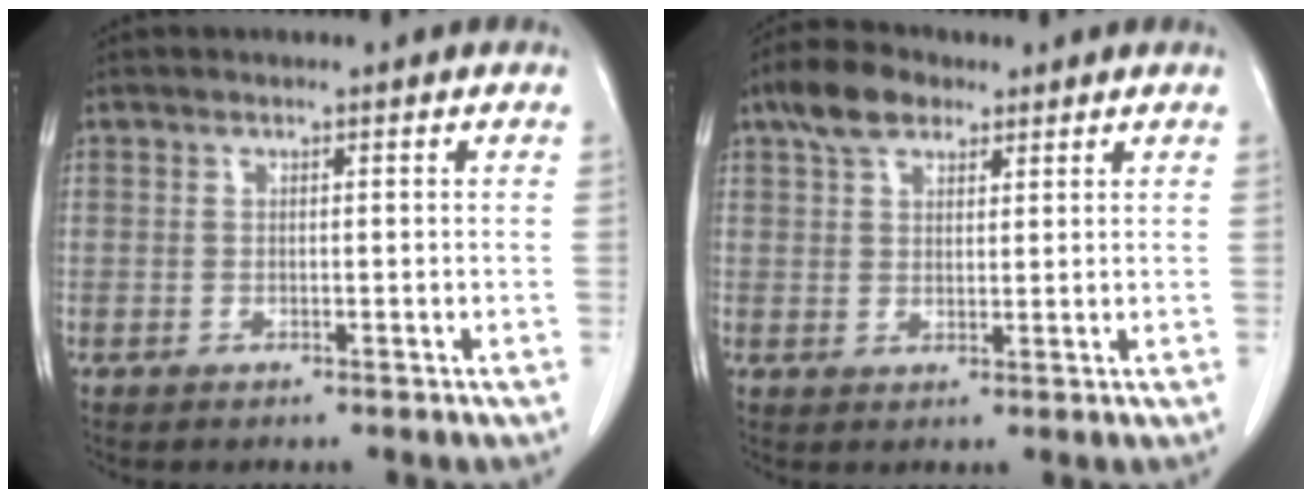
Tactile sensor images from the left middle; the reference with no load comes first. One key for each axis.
{"total": 5.9, "fx": 3.8, "fy": 3.1, "fz": 3.2, "tx": -0.064, "ty": 0.019, "tz": 0.072}